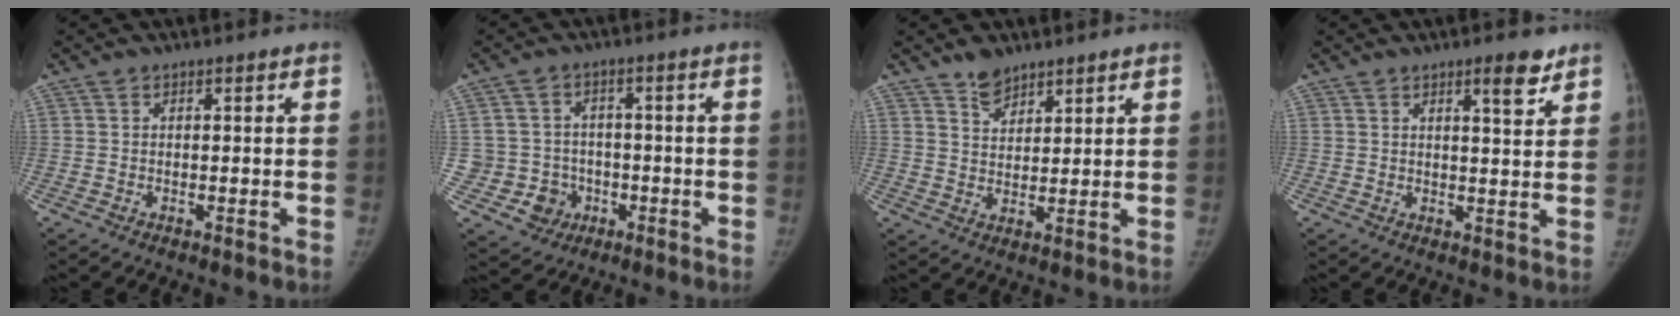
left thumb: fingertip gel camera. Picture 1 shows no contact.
{"total": 7.1, "force": [-1.9, 6.8, 0.6], "torque": [0.019, 0.020, -0.025]}
{"total": 4.3, "force": [3.5, 2.2, 1.3], "torque": [0.001, -0.027, 0.066]}
{"total": 4.8, "force": [3.2, 1.1, 3.4], "torque": [-0.040, -0.023, 0.046]}